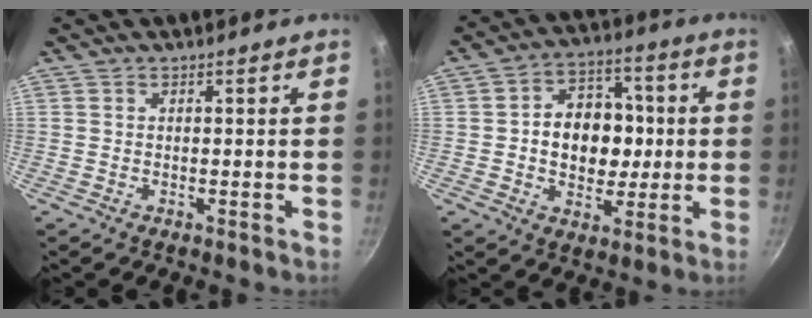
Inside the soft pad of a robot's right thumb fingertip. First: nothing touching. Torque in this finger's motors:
{"motor_torque": [-0.52, 0.92, 0.13, 0.11, 0.07]}